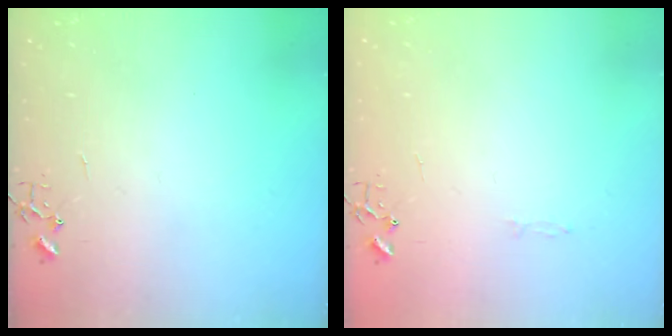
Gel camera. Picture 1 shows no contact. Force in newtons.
{"total": 2.6, "press": 2.6, "slide": 0.3}